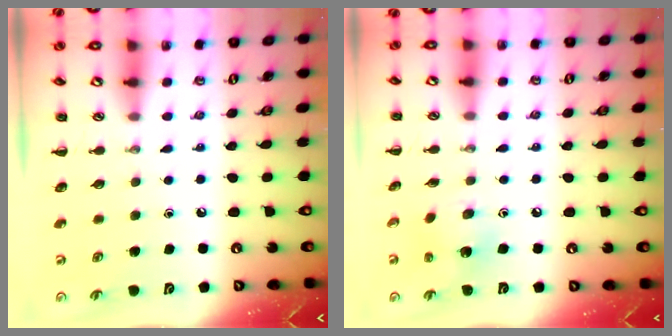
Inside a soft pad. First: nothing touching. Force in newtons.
{"total": 4.3, "press": 4.3, "slide": 0.6}